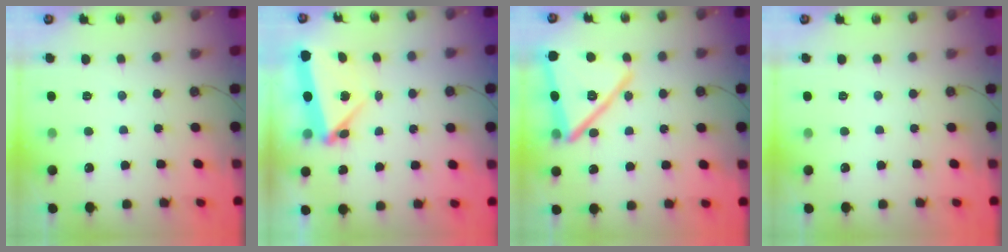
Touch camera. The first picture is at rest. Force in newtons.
{"total": 6.9, "press": 4.9, "slide": 4.9}
{"total": 21.0, "press": 20.8, "slide": 2.3}
{"total": 0.0}